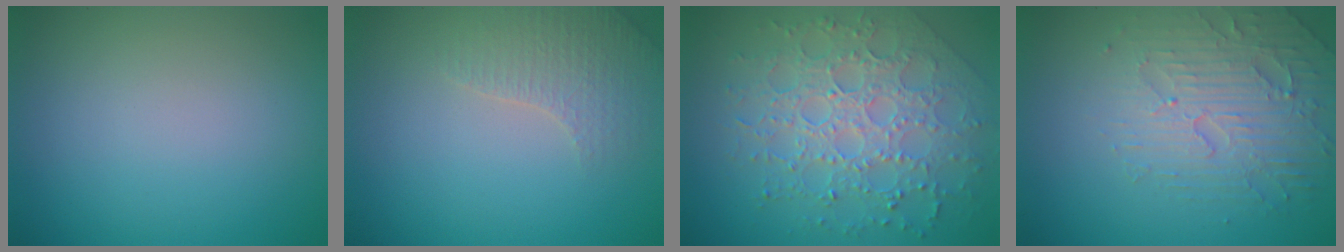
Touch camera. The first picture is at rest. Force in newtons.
{"total": 2.6, "press": 2.5, "slide": 0.5}
{"total": 7.7, "press": 5.5, "slide": 5.4}
{"total": 4.5, "press": 3.6, "slide": 2.7}